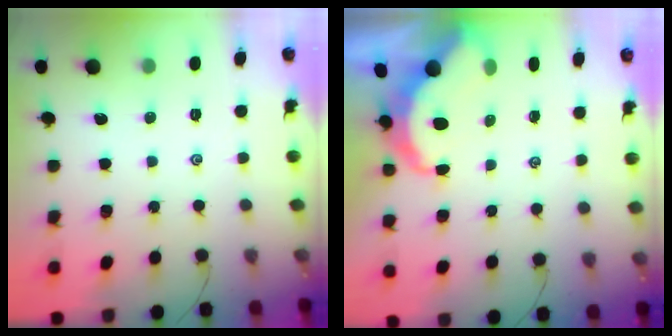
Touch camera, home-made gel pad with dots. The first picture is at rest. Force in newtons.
{"total": 6.8, "press": 6.8, "slide": 0.3}